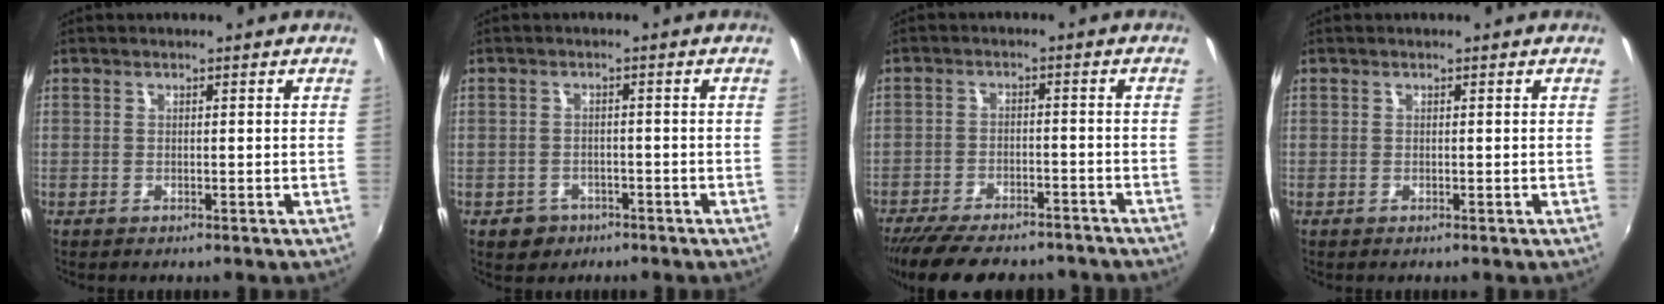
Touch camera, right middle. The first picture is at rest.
{"total": 4.3, "force": [-2.4, 3.4, 0.9], "torque": [-0.031, 0.000, -0.032]}
{"total": 16.4, "force": [-13.6, 5.4, 7.4], "torque": [-0.156, -0.028, -0.195]}
{"total": 0.0}